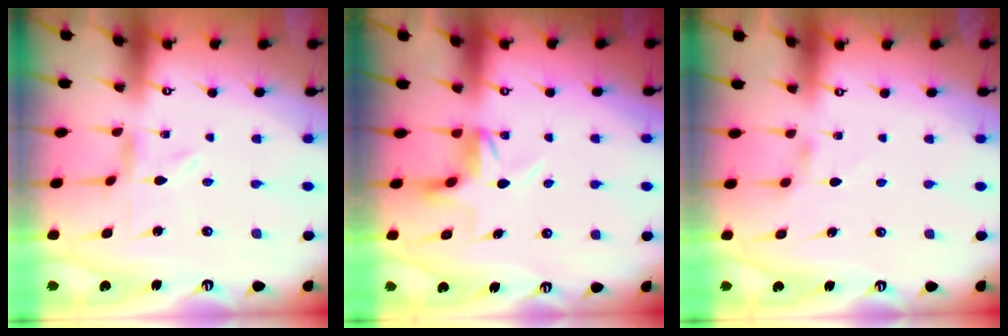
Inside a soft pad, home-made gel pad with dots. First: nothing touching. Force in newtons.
{"total": 4.2, "press": 4.2, "slide": 0.3}
{"total": 1.6, "press": 1.6, "slide": 0.4}